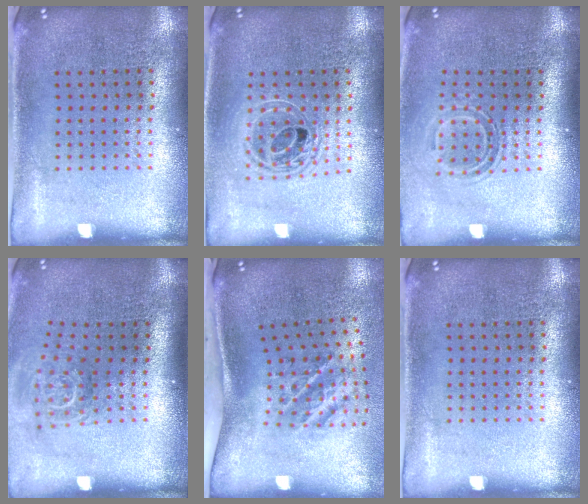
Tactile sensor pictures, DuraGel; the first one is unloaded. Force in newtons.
{"total": 1.7, "press": 1.4, "slide": 1.0}
{"total": 1.5, "press": 1.1, "slide": 1.1}
{"total": 1.8, "press": 1.2, "slide": 1.3}
{"total": 2.3, "press": 1.3, "slide": 1.9}
{"total": 0.0}